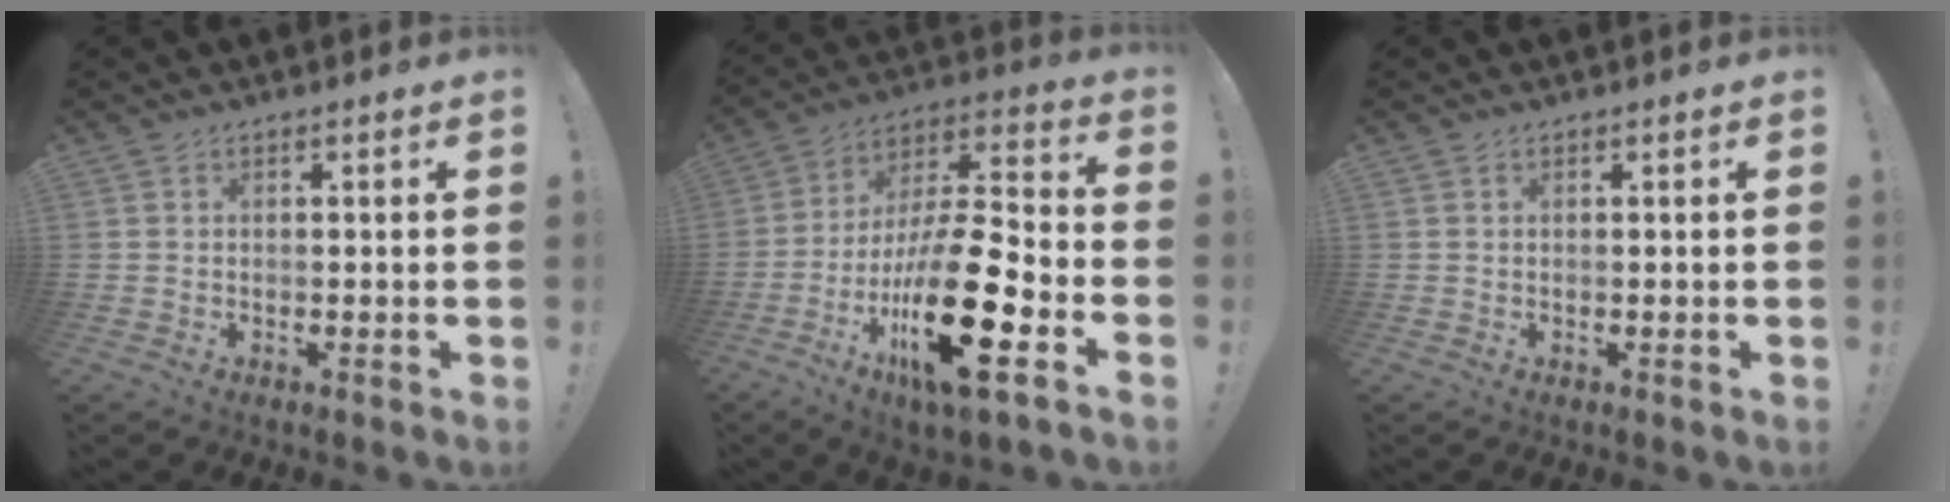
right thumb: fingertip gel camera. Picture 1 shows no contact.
{"total": 24.0, "force": [-9.3, 7.3, 21.0], "torque": [-0.384, 0.056, -0.149]}
{"total": 0.0}